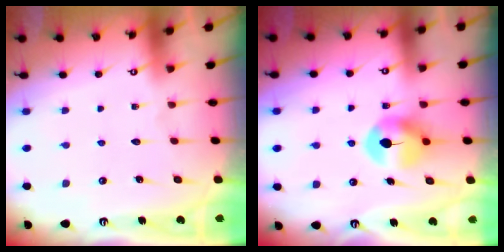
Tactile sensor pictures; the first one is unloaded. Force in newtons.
{"total": 8.3, "press": 8.3, "slide": 0.7}